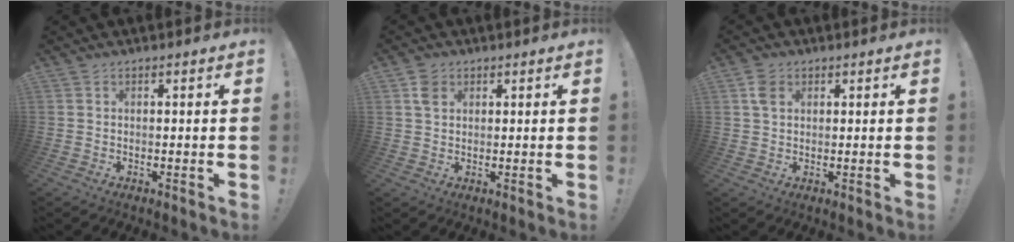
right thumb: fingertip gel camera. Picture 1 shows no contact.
{"total": 3.9, "force": [1.8, 2.9, 1.9], "torque": [-0.029, 0.001, 0.034]}
{"total": 4.5, "force": [1.9, 3.2, 2.6], "torque": [-0.043, 0.002, 0.037]}